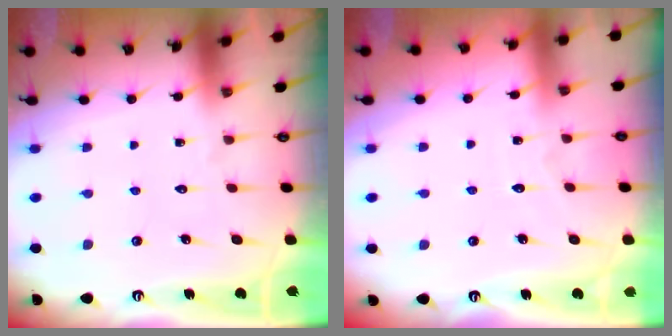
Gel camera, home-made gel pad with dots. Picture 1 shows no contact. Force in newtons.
{"total": 3.2, "press": 3.2, "slide": 0.3}